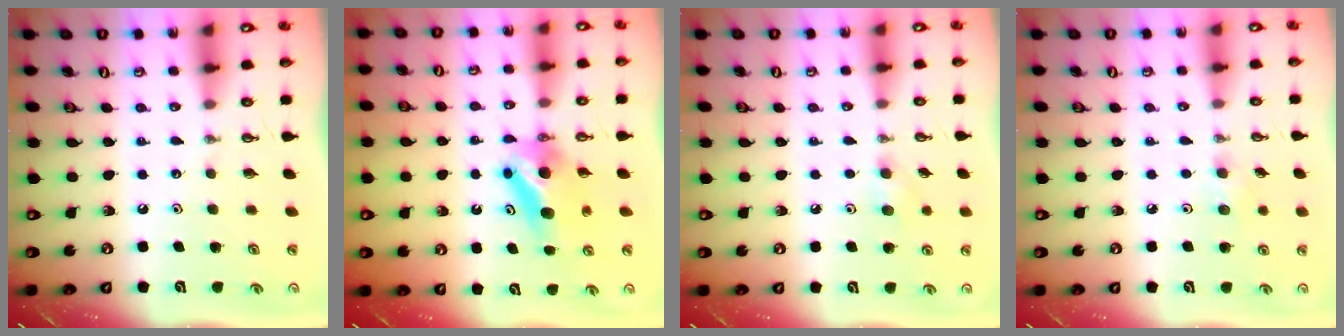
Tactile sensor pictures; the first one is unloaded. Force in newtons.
{"total": 6.7, "press": 6.6, "slide": 1.3}
{"total": 6.4, "press": 6.3, "slide": 1.1}
{"total": 6.0, "press": 5.7, "slide": 1.7}